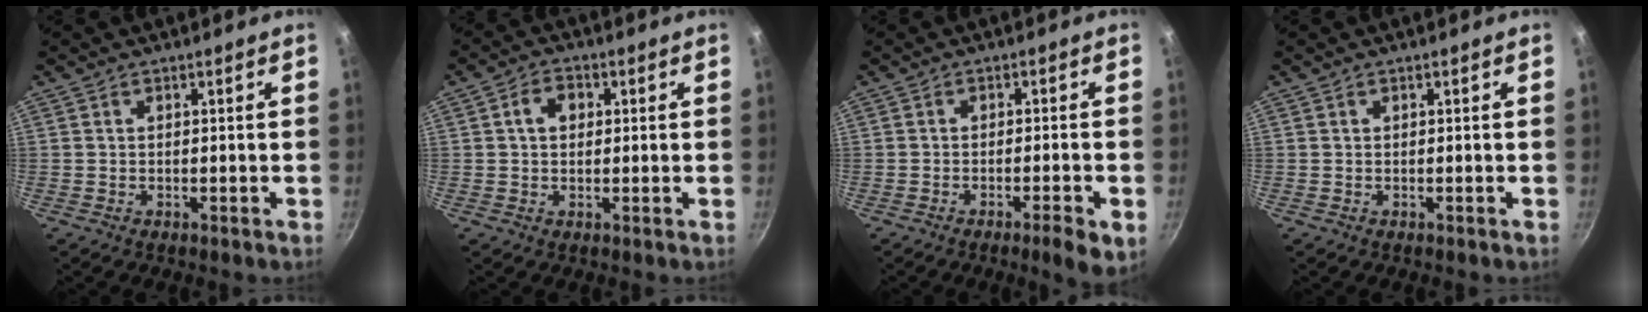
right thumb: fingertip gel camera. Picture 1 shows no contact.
{"total": 4.4, "force": [0.8, 3.3, 2.8], "torque": [-0.031, 0.008, 0.007]}
{"total": 5.7, "force": [-2.6, 1.0, 5.0], "torque": [-0.074, 0.009, -0.033]}
{"total": 0.0}